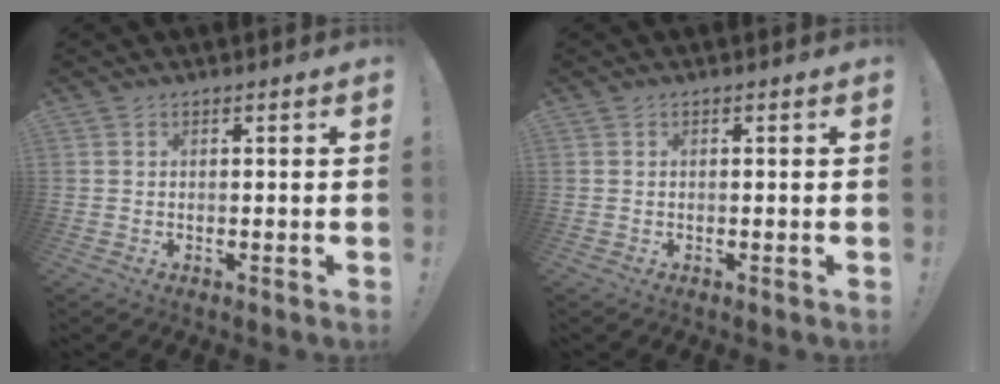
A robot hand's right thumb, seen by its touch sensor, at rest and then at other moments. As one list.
[{"total": 0.0}]